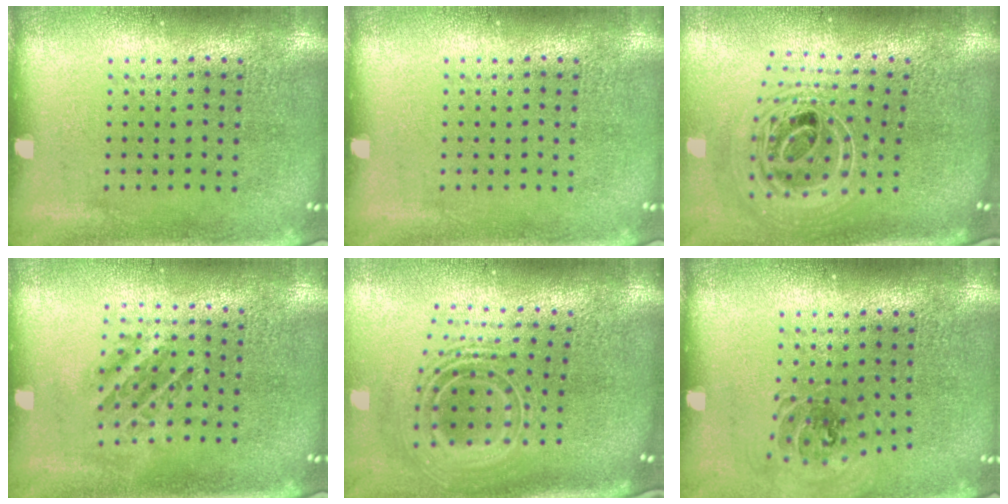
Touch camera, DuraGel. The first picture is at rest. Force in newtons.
{"total": 0.0}
{"total": 2.6, "press": 1.9, "slide": 1.8}
{"total": 1.0, "press": 1.0, "slide": 0.4}
{"total": 2.7, "press": 1.8, "slide": 1.9}
{"total": 0.8, "press": 0.8, "slide": 0.1}